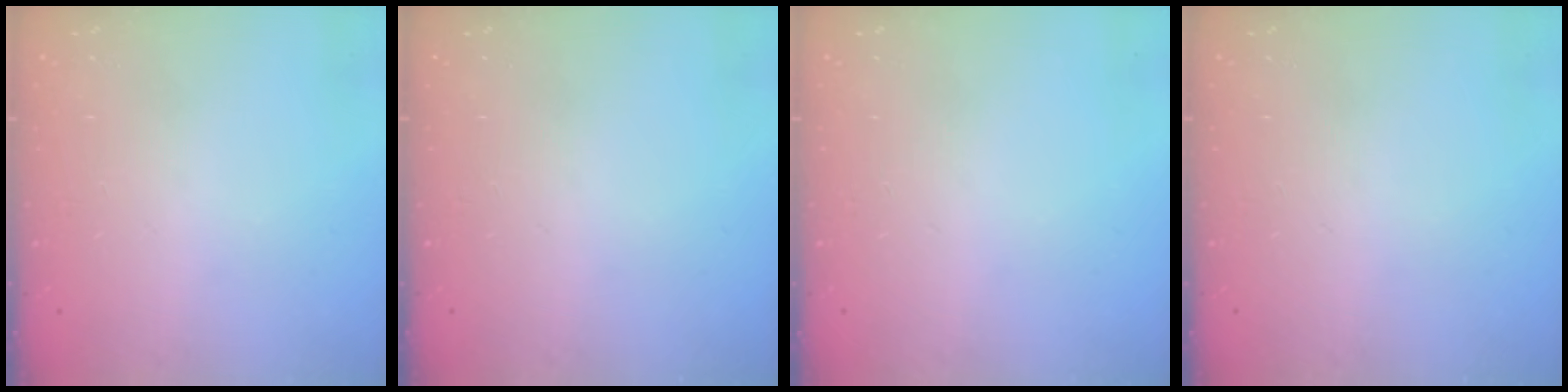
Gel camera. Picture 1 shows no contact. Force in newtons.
{"total": 0.0}
{"total": 0.0}
{"total": 0.0}